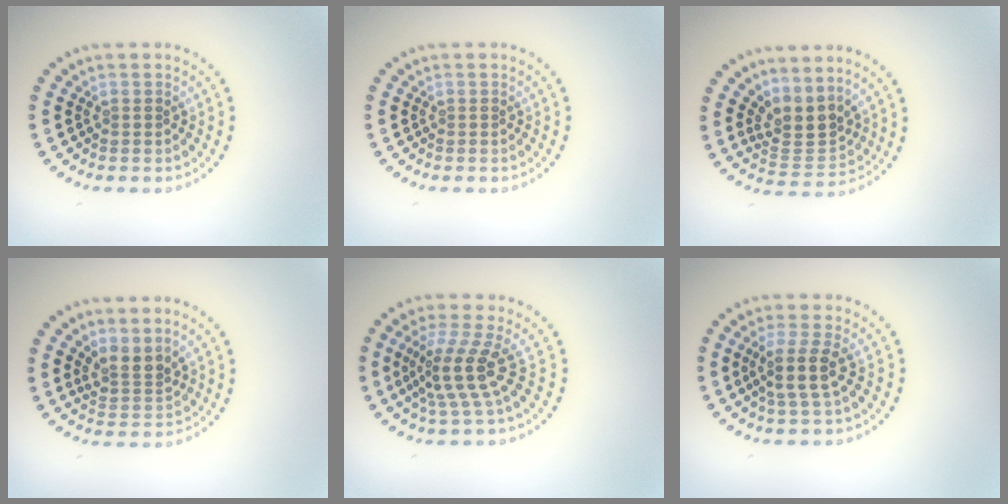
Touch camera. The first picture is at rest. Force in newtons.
{"total": 0.0}
{"total": 3.1, "press": 2.3, "slide": 2.1}
{"total": 2.5, "press": 1.8, "slide": 1.7}
{"total": 4.0, "press": 2.9, "slide": 2.8}
{"total": 2.7, "press": 2.3, "slide": 1.5}